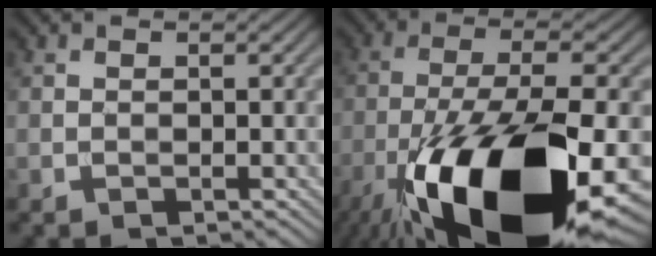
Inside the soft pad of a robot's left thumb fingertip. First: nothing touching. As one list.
[{"total": 21.0, "force": [-10.8, 7.3, 16.5], "torque": [-0.318, -0.042, -0.174]}]